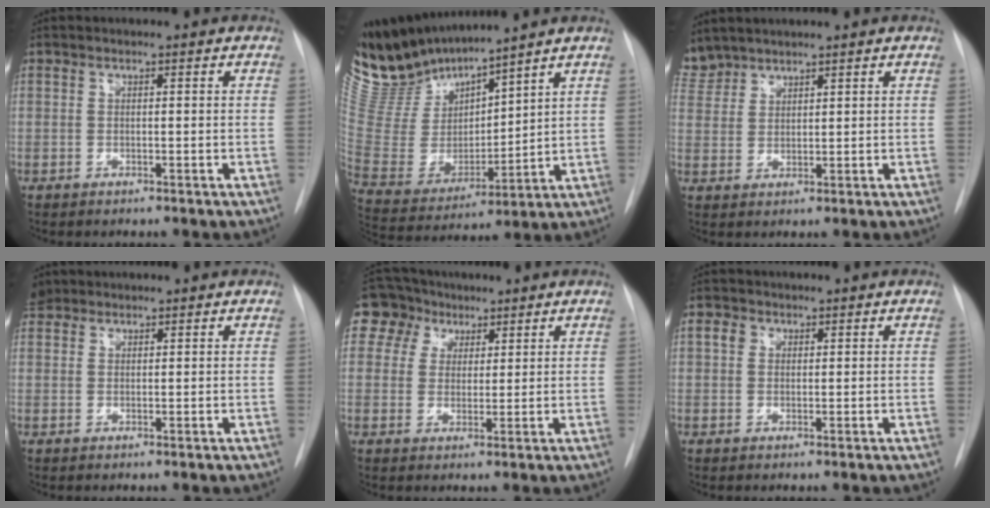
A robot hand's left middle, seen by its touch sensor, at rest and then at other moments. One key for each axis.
{"total": 13.5, "fx": 13.1, "fy": 1.6, "fz": 3.1, "tx": -0.087, "ty": -0.005, "tz": 0.279}
{"total": 5.1, "fx": 4.7, "fy": 2.0, "fz": 0.1, "tx": -0.002, "ty": 0.012, "tz": 0.102}
{"total": 3.4, "fx": 2.5, "fy": 2.2, "fz": 0.4, "tx": -0.008, "ty": 0.014, "tz": 0.045}
{"total": 7.9, "fx": 4.1, "fy": 6.6, "fz": 1.2, "tx": -0.026, "ty": 0.034, "tz": 0.076}
{"total": 2.3, "fx": 0.9, "fy": 1.9, "fz": 0.8, "tx": -0.016, "ty": 0.008, "tz": 0.014}